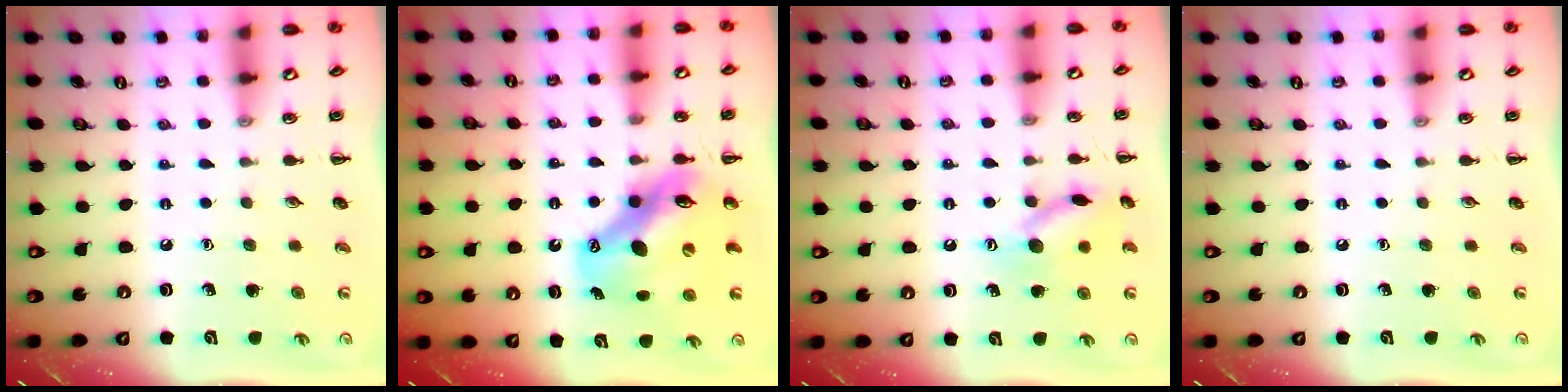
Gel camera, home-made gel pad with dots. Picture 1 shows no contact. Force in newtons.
{"total": 13.5, "press": 13.1, "slide": 3.5}
{"total": 12.4, "press": 12.3, "slide": 0.9}
{"total": 0.0}